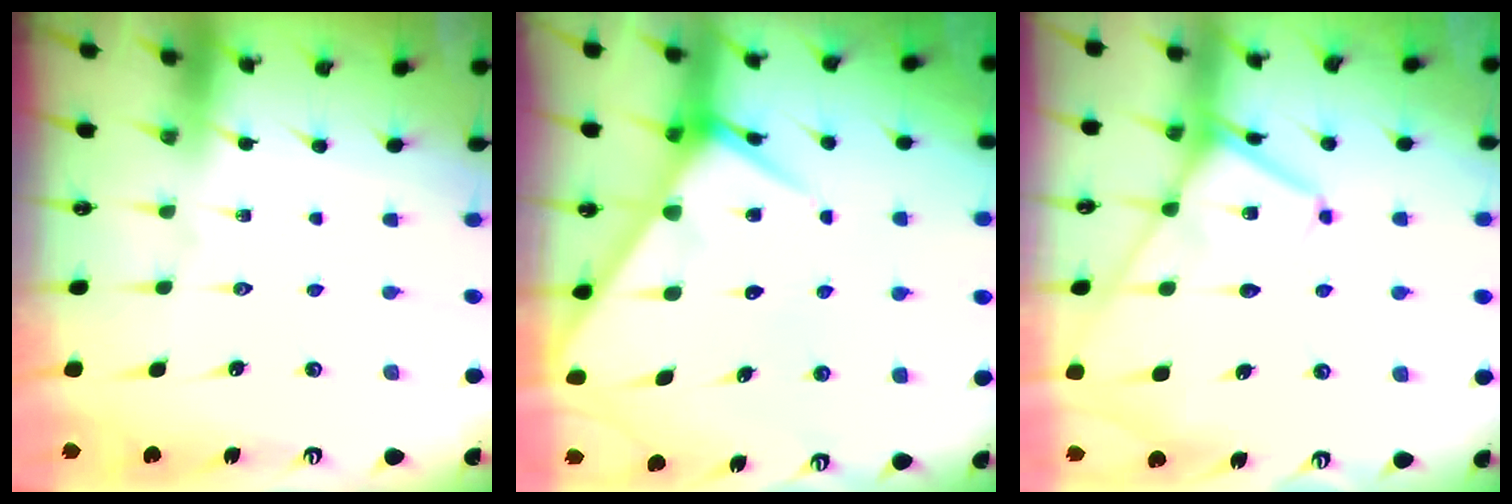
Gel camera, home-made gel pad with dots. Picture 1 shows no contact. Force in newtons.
{"total": 7.5, "press": 7.5, "slide": 0.8}
{"total": 13.2, "press": 13.2, "slide": 1.3}